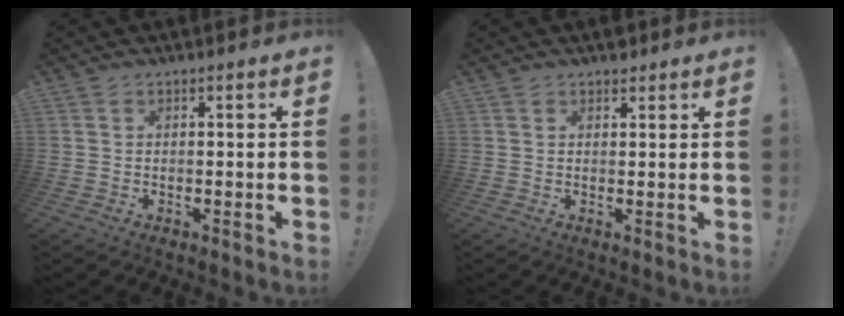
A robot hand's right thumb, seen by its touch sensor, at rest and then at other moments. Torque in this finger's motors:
{"motor_torque": [-0.44, 0.50, 0.23, 0.44, -0.11]}